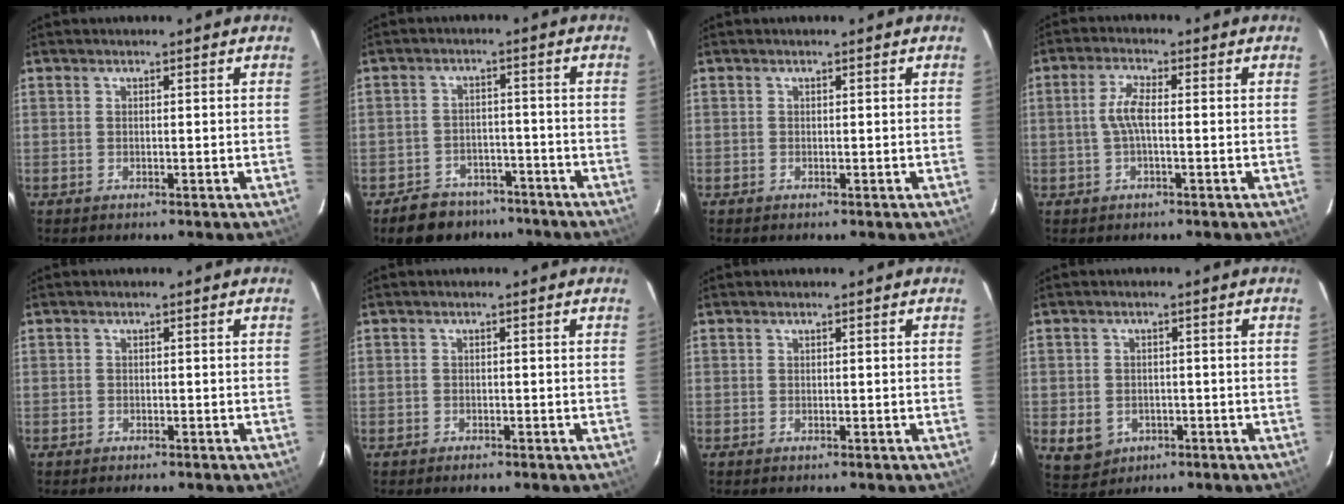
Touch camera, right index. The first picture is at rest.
{"total": 10.1, "force": [-7.8, 5.9, 2.4], "torque": [-0.066, 0.016, -0.100]}
{"total": 0.0}
{"total": 4.1, "force": [-0.3, 0.9, 4.0], "torque": [-0.083, 0.006, -0.006]}
{"total": 1.4, "force": [-1.1, 0.8, 0.4], "torque": [-0.014, 0.000, -0.017]}
{"total": 1.7, "force": [-1.3, 1.0, 0.5], "torque": [-0.016, 0.000, -0.021]}
{"total": 0.0}
{"total": 5.7, "force": [-1.9, 4.8, 2.4], "torque": [-0.062, 0.000, -0.014]}